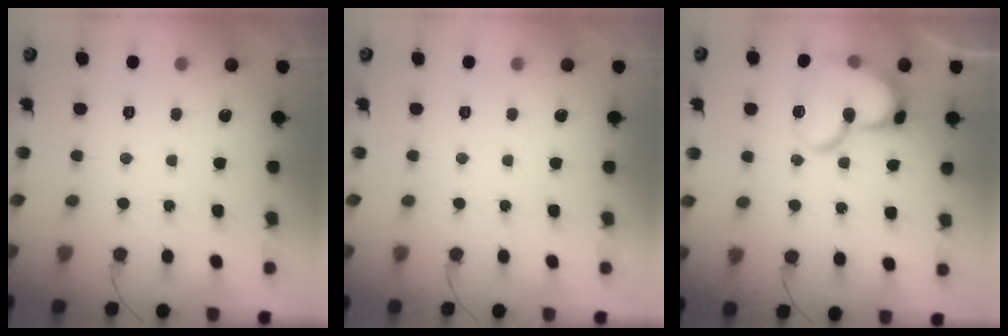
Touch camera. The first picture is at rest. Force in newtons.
{"total": 0.0}
{"total": 15.9, "press": 15.8, "slide": 1.9}